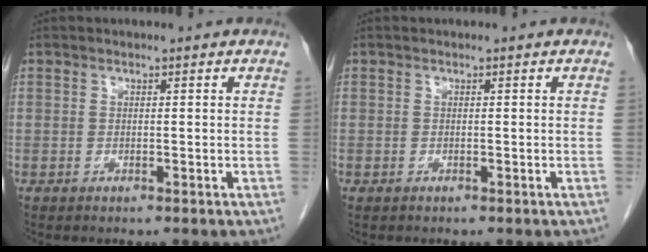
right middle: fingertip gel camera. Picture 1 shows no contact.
{"total": 0.0}